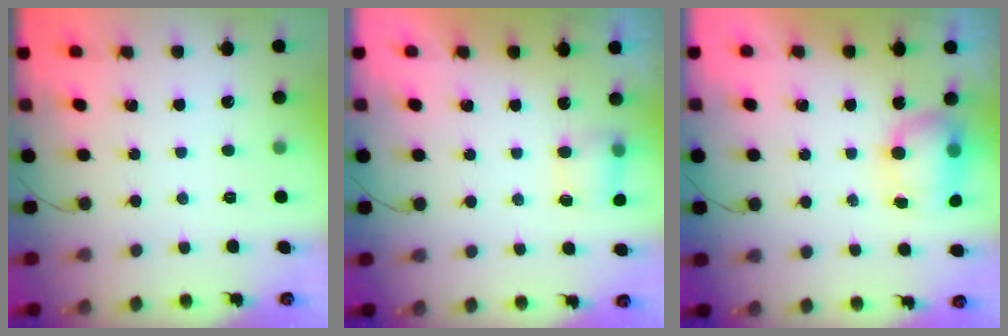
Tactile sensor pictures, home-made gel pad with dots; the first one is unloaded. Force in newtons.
{"total": 6.1, "press": 6.0, "slide": 1.1}
{"total": 11.5, "press": 8.8, "slide": 7.4}